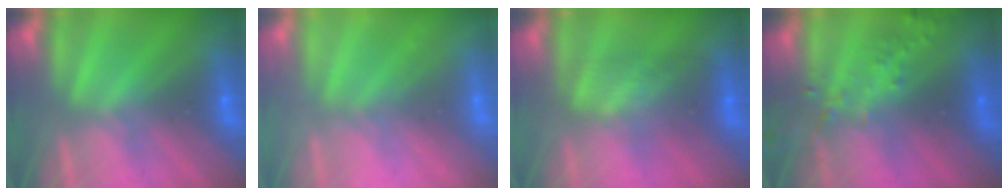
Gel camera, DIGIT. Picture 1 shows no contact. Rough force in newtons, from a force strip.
{"total": 2.3}
{"total": 3.6}
{"total": 6.0}